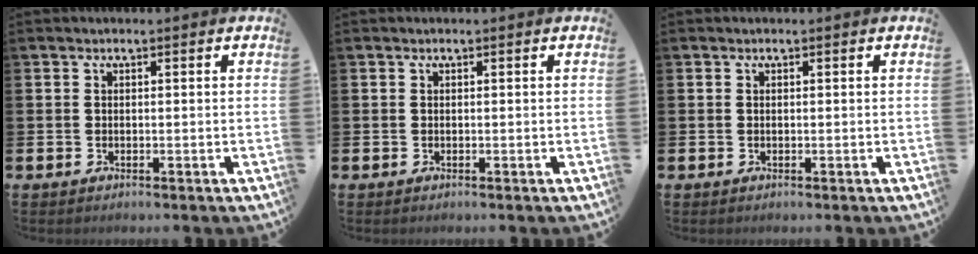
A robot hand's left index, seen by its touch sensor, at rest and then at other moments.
{"total": 0.0}
{"total": 0.0}